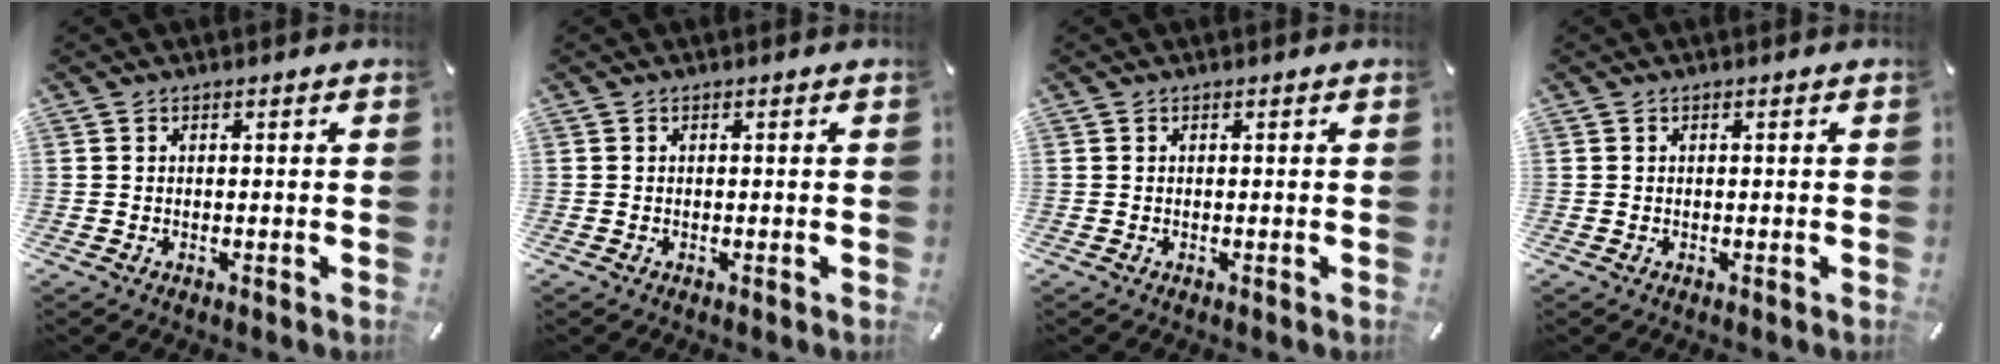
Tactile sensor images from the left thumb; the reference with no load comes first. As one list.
[{"total": 0.0}, {"total": 0.0}, {"total": 0.0}]